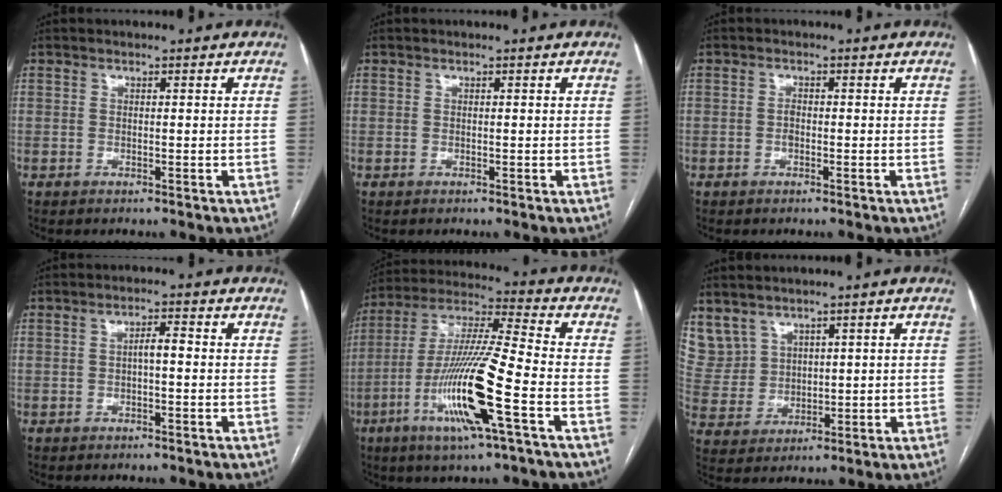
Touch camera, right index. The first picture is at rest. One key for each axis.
{"total": 0.0}
{"total": 1.0, "fx": -0.3, "fy": 0.6, "fz": 0.8, "tx": -0.014, "ty": 0.003, "tz": -0.007}
{"total": 2.2, "fx": -0.2, "fy": 0.5, "fz": 2.1, "tx": -0.035, "ty": 0.006, "tz": -0.003}
{"total": 16.6, "fx": -6.1, "fy": 0.2, "fz": 15.5, "tx": -0.310, "ty": -0.013, "tz": -0.116}
{"total": 8.8, "fx": 5.8, "fy": 6.4, "fz": 1.6, "tx": -0.057, "ty": 0.026, "tz": 0.144}